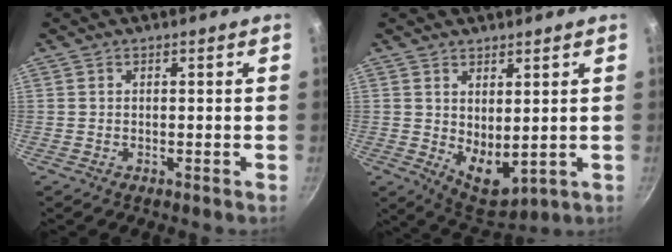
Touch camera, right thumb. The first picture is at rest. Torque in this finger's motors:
{"motor_torque": [-0.58, 0.75, 0.95, 0.27, 0.20]}